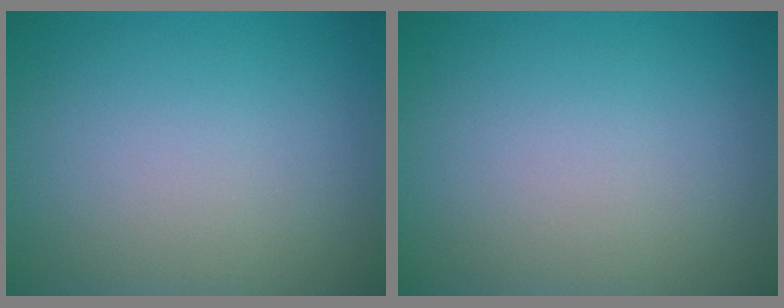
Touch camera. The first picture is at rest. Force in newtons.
{"total": 0.0}